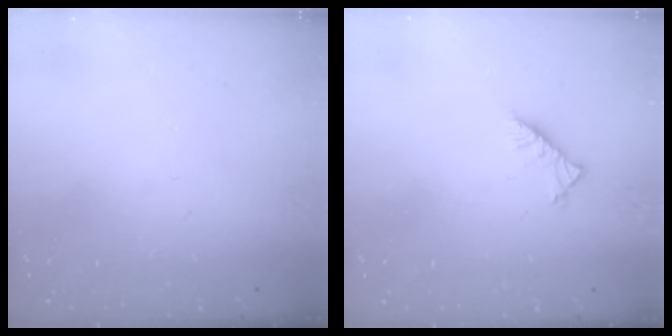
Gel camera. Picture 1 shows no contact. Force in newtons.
{"total": 4.2, "press": 4.1, "slide": 0.7}